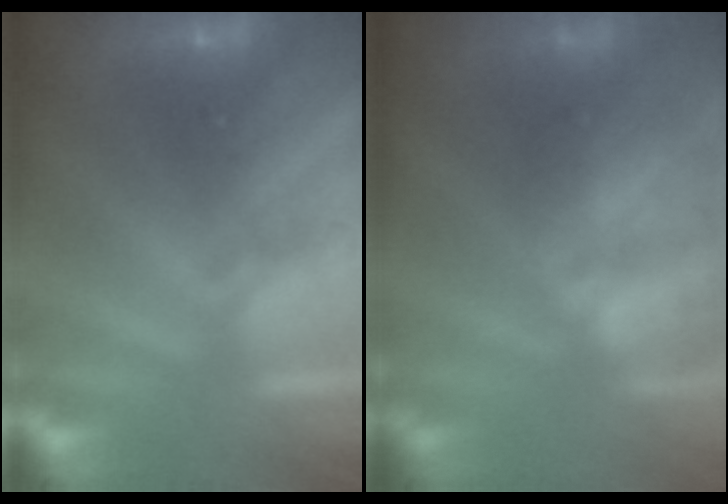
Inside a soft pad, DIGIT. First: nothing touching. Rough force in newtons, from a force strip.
{"total": 7.0}